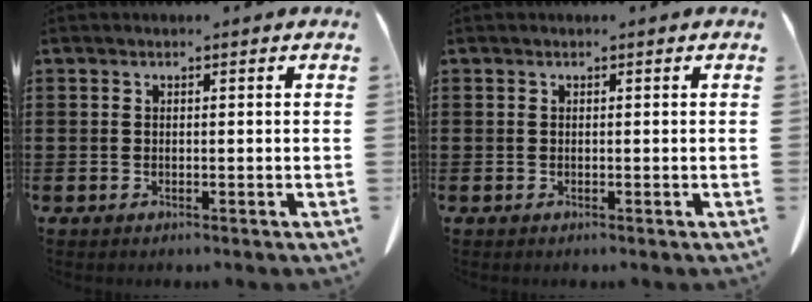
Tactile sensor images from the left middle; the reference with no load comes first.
{"total": 0.0}